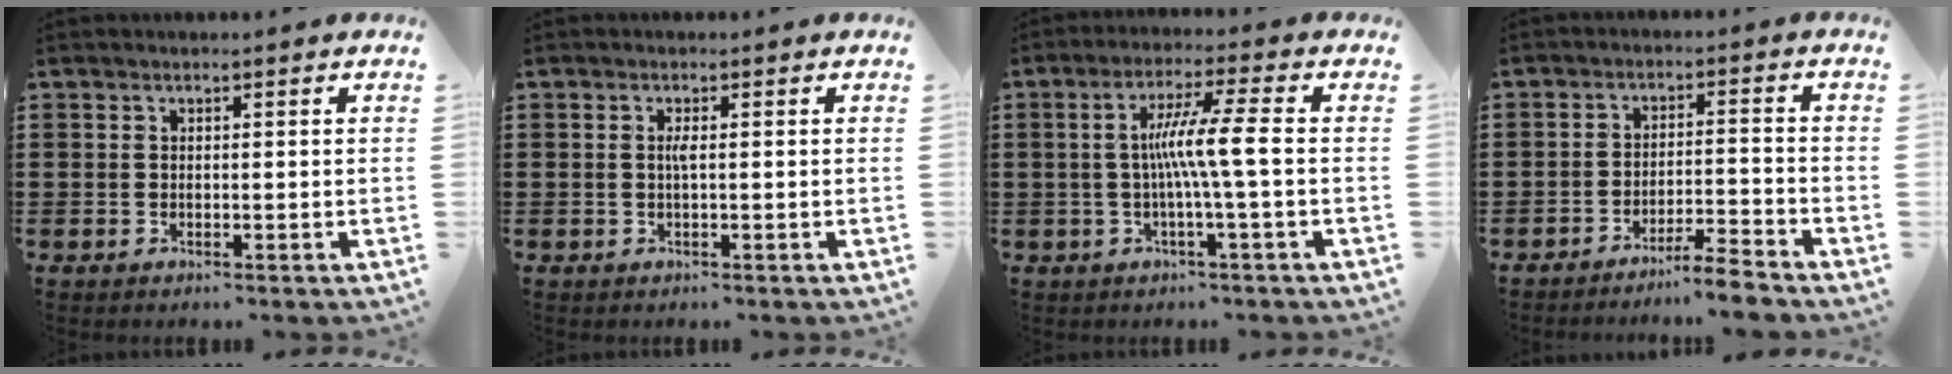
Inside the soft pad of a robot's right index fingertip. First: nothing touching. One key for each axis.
{"total": 1.3, "fx": 0.0, "fy": 0.0, "fz": 1.3, "tx": -0.027, "ty": -0.001, "tz": -0.001}
{"total": 7.3, "fx": -0.7, "fy": -0.7, "fz": 7.2, "tx": -0.131, "ty": -0.003, "tz": -0.022}
{"total": 5.0, "fx": -4.7, "fy": -0.3, "fz": 1.8, "tx": -0.030, "ty": -0.006, "tz": -0.090}